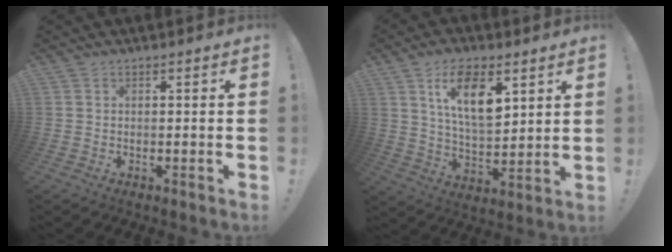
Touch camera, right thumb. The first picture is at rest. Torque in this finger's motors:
{"motor_torque": [0.33, 0.73, 0.13, 0.17, 0.15]}